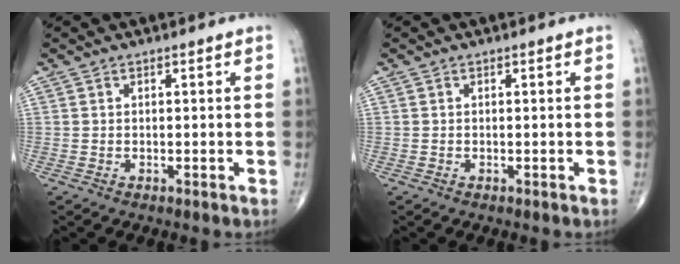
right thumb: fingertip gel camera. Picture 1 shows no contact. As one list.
[{"total": 0.0}]